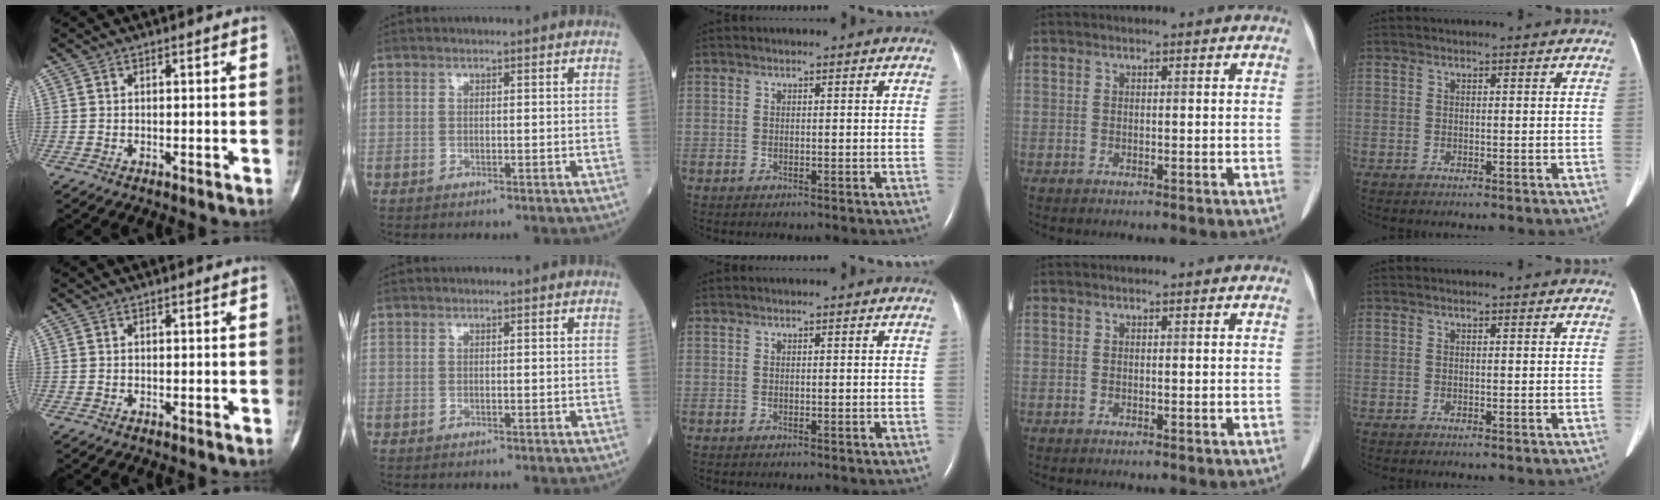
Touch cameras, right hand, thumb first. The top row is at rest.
{}